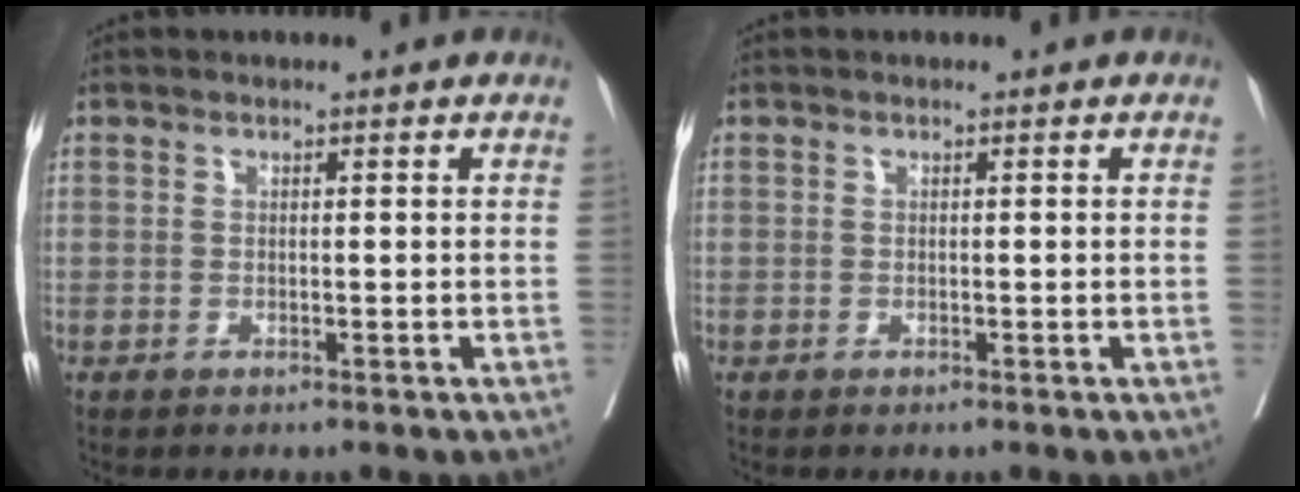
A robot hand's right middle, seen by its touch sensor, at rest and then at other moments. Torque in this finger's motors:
{"motor_torque": [0.31, -0.35, -0.10, -0.21]}